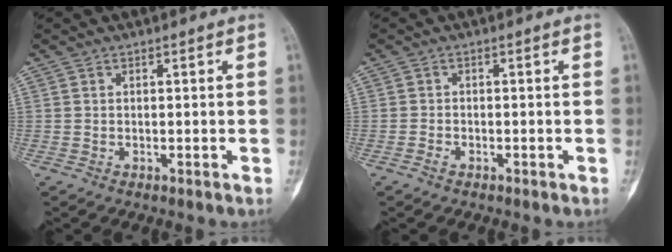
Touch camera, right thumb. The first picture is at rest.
{"total": 1.2, "force": [-0.8, 0.7, 0.5], "torque": [-0.012, 0.002, -0.017]}